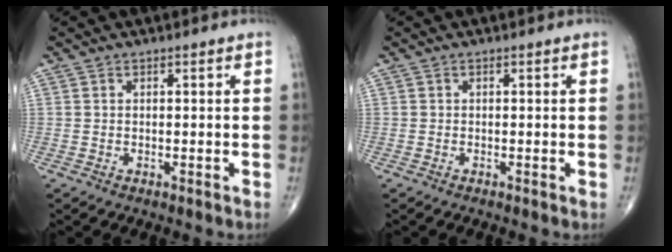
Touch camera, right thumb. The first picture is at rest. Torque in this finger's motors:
{"motor_torque": [-0.21, 0.09, -0.09, 0.03, -0.01]}